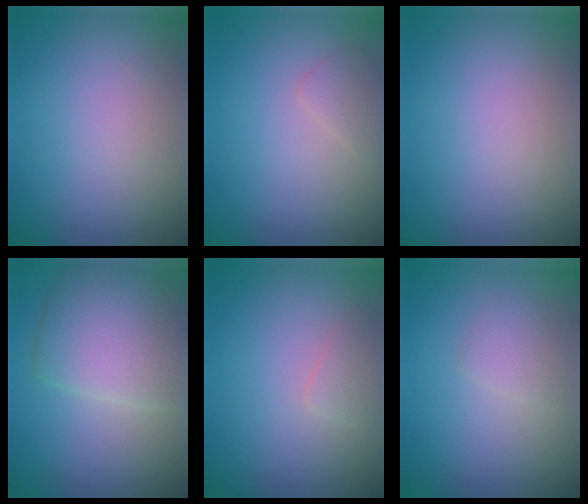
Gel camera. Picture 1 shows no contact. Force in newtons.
{"total": 1.2, "press": 1.2, "slide": 0.1}
{"total": 0.0}
{"total": 6.2, "press": 6.2, "slide": 0.3}
{"total": 1.0, "press": 1.0, "slide": 0.0}
{"total": 1.5, "press": 1.5, "slide": 0.2}